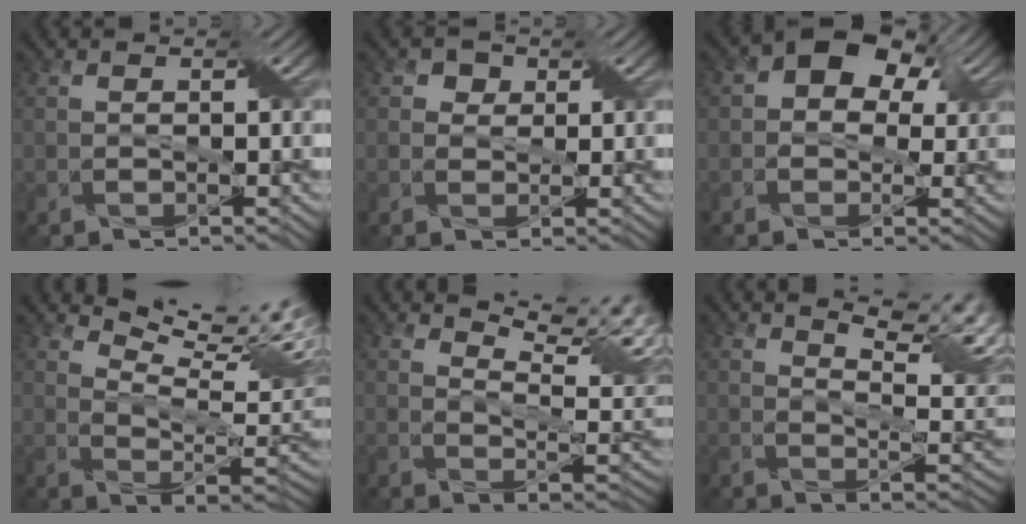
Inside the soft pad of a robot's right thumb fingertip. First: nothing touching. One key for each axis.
{"total": 2.2, "fx": 1.0, "fy": 1.9, "fz": 0.5, "tx": -0.008, "ty": -0.003, "tz": 0.012}
{"total": 9.1, "fx": 3.3, "fy": 6.6, "fz": 5.3, "tx": -0.087, "ty": 0.032, "tz": 0.037}
{"total": 13.2, "fx": 8.9, "fy": 3.8, "fz": 9.0, "tx": -0.155, "ty": 0.003, "tz": 0.131}
{"total": 10.9, "fx": 7.8, "fy": 3.1, "fz": 7.0, "tx": -0.126, "ty": -0.001, "tz": 0.119}
{"total": 10.0, "fx": 6.4, "fy": 3.0, "fz": 7.0, "tx": -0.115, "ty": 0.002, "tz": 0.091}